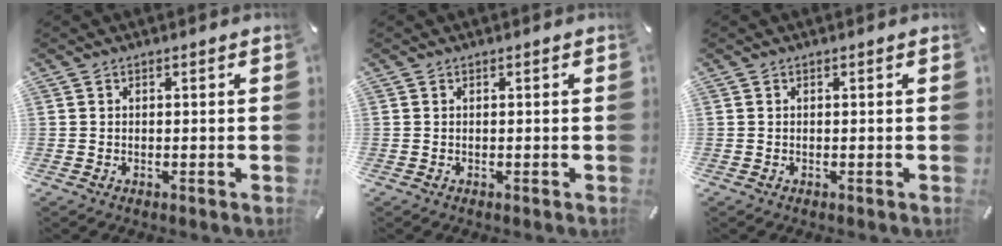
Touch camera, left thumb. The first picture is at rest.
{"total": 0.0}
{"total": 0.0}